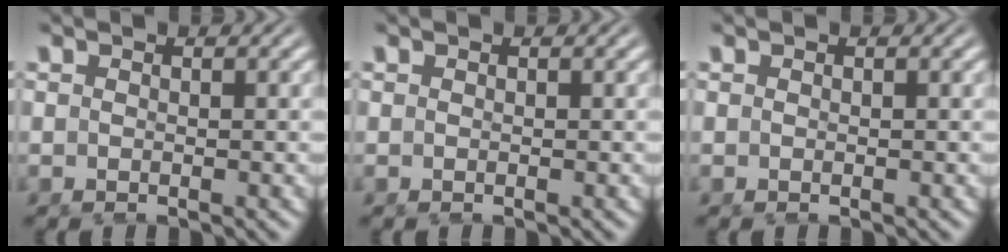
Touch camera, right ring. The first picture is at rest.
{"total": 0.0}
{"total": 0.0}